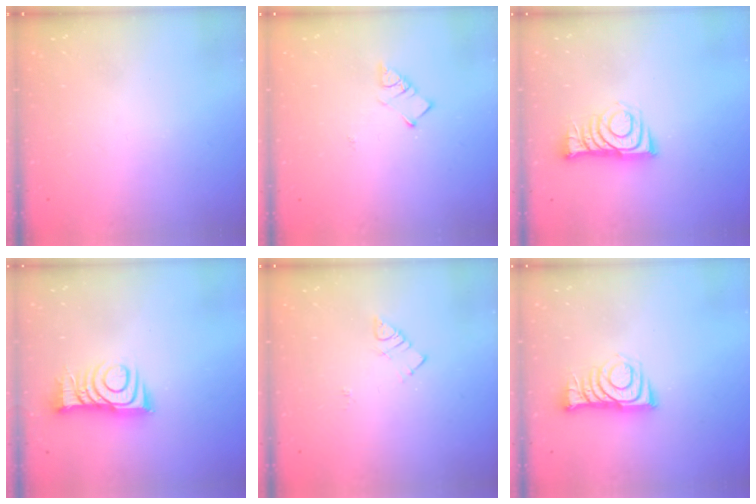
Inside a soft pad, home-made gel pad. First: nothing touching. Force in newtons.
{"total": 3.7, "press": 3.7, "slide": 0.4}
{"total": 8.9, "press": 8.8, "slide": 0.9}
{"total": 10.3, "press": 10.3, "slide": 0.4}
{"total": 4.1, "press": 4.0, "slide": 0.7}
{"total": 8.9, "press": 8.8, "slide": 0.9}